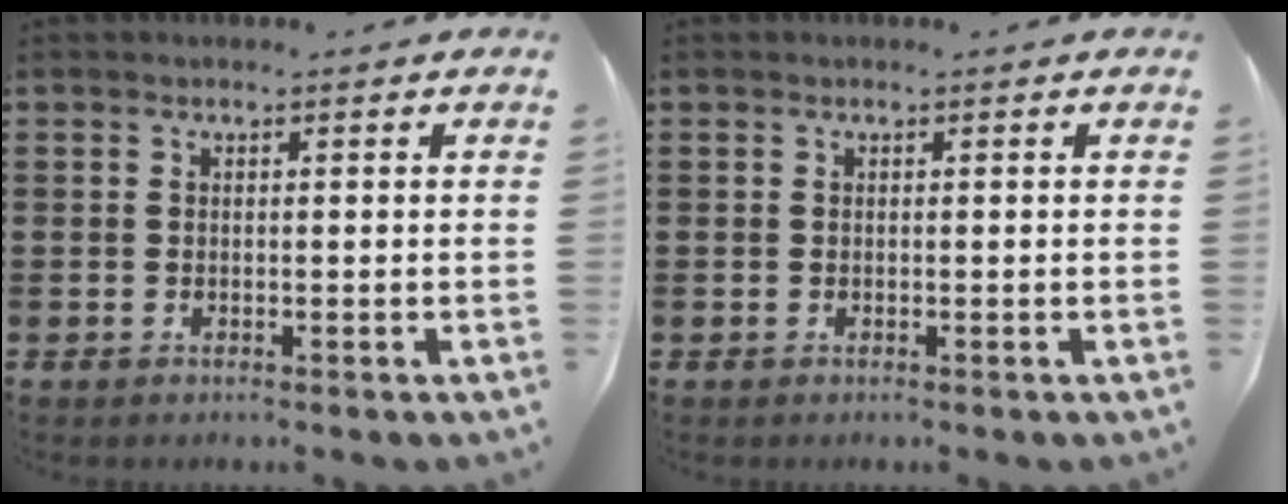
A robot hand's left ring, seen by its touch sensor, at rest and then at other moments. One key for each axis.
{"total": 0.0}